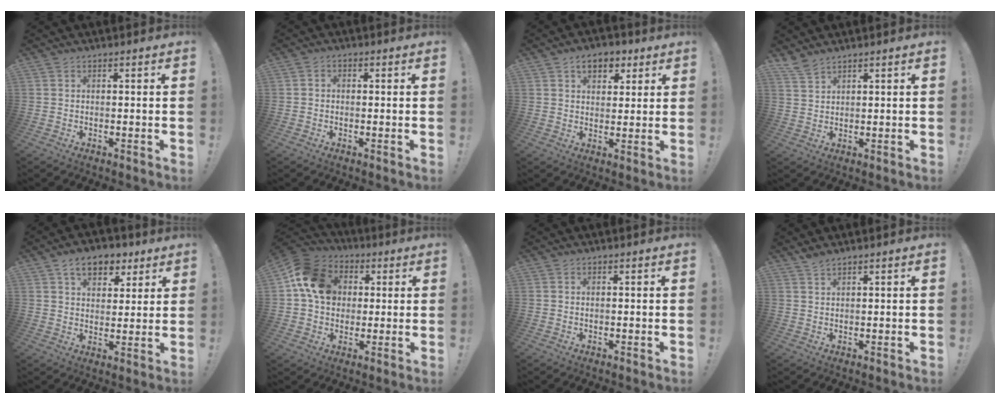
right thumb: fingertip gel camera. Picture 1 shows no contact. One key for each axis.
{"total": 1.6, "fx": -0.7, "fy": 1.2, "fz": 0.8, "tx": -0.011, "ty": 0.007, "tz": -0.013}
{"total": 7.9, "fx": 3.9, "fy": 5.4, "fz": 4.3, "tx": -0.053, "ty": -0.008, "tz": 0.071}
{"total": 4.2, "fx": 3.7, "fy": 1.0, "fz": 1.8, "tx": -0.031, "ty": -0.022, "tz": 0.069}
{"total": 10.7, "fx": 5.9, "fy": 6.9, "fz": 5.7, "tx": -0.079, "ty": -0.023, "tz": 0.110}
{"total": 15.2, "fx": 3.6, "fy": 12.2, "fz": 8.3, "tx": -0.133, "ty": 0.007, "tz": 0.078}
{"total": 0.6, "fx": 0.3, "fy": 0.3, "fz": 0.4, "tx": -0.008, "ty": 0.002, "tz": 0.005}
{"total": 2.2, "fx": 1.9, "fy": 0.4, "fz": 1.0, "tx": -0.022, "ty": -0.006, "tz": 0.036}